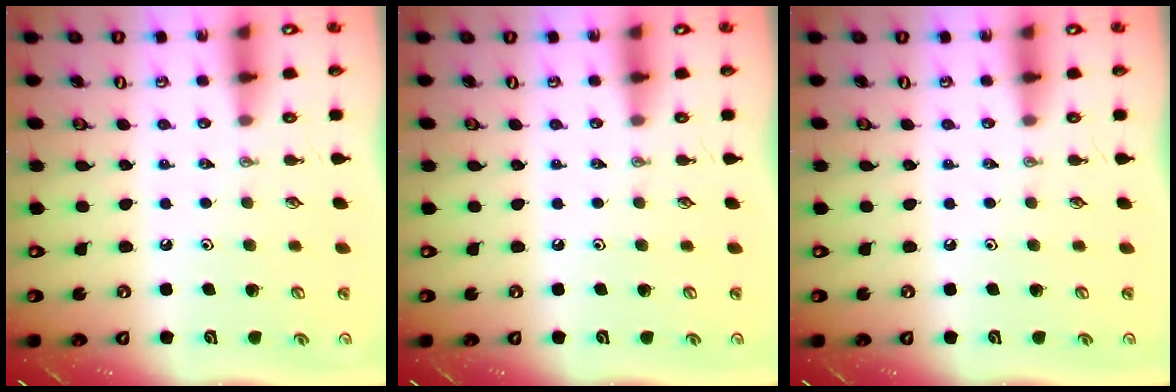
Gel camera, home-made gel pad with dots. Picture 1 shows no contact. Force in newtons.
{"total": 0.0}
{"total": 0.0}